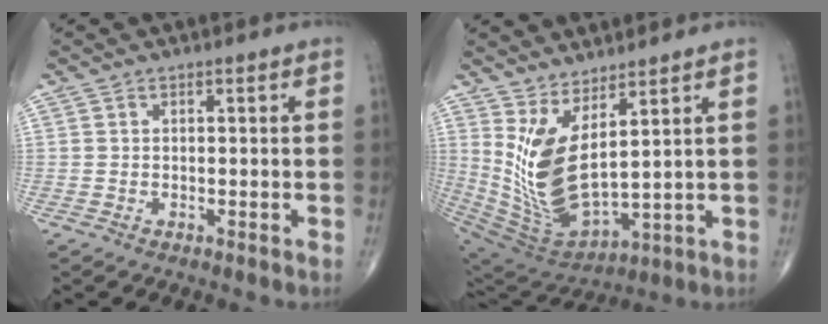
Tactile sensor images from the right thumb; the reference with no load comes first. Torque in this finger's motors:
{"motor_torque": [-0.86, 1.63, 1.38, 0.93, 0.13]}